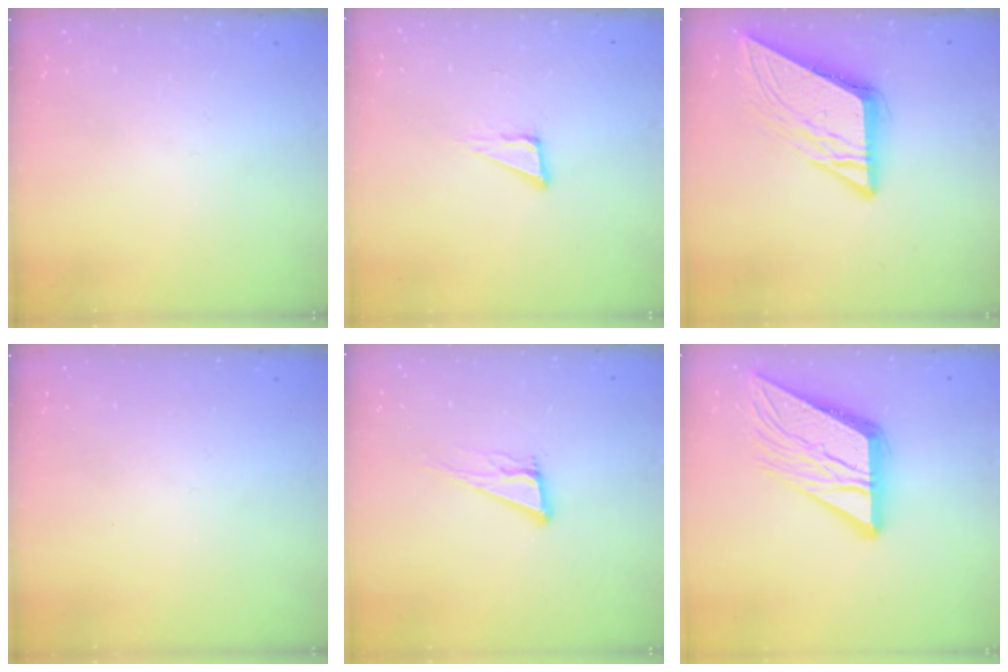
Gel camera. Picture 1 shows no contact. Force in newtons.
{"total": 5.9, "press": 5.8, "slide": 1.3}
{"total": 8.8, "press": 8.8, "slide": 0.9}
{"total": 0.0}
{"total": 10.8, "press": 10.5, "slide": 2.6}
{"total": 15.0, "press": 14.9, "slide": 1.6}